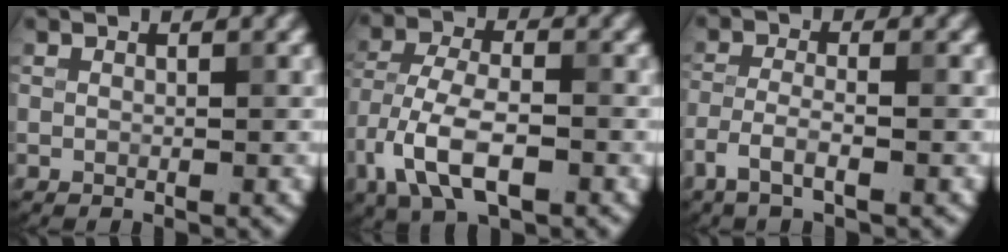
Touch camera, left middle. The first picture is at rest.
{"total": 7.7, "force": [-3.7, 3.7, 5.6], "torque": [-0.117, 0.001, -0.078]}
{"total": 2.7, "force": [-1.7, 0.7, 2.1], "torque": [-0.046, 0.002, -0.042]}